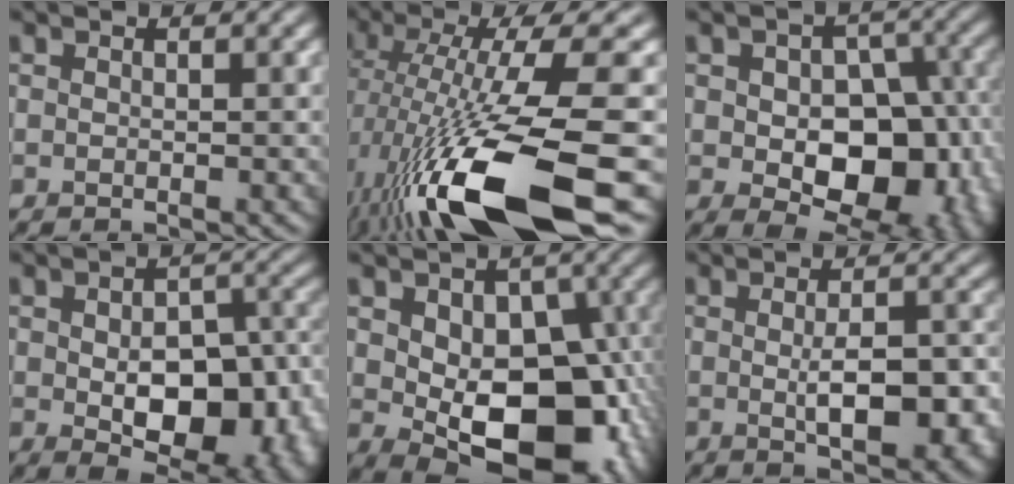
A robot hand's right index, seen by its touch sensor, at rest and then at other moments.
{"total": 14.8, "force": [-5.8, 3.6, 13.1], "torque": [-0.248, -0.022, -0.087]}
{"total": 12.9, "force": [-2.1, 8.4, 9.5], "torque": [-0.106, -0.022, -0.013]}
{"total": 11.4, "force": [-2.2, 6.5, 9.1], "torque": [-0.134, -0.022, -0.016]}
{"total": 12.7, "force": [-1.7, 7.9, 9.8], "torque": [-0.119, -0.012, -0.020]}
{"total": 6.1, "force": [-0.8, 2.5, 5.6], "torque": [-0.088, -0.009, -0.007]}